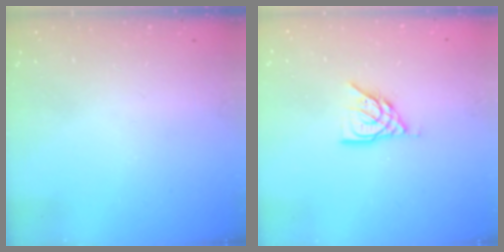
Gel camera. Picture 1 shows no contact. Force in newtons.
{"total": 9.2, "press": 9.2, "slide": 0.4}